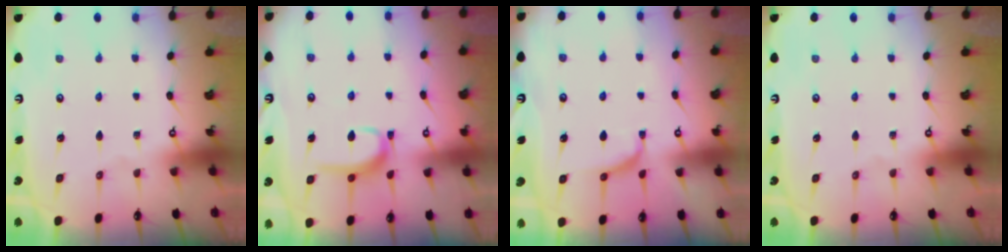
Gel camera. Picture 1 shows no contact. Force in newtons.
{"total": 4.8, "press": 4.8, "slide": 0.7}
{"total": 1.2, "press": 1.2, "slide": 0.4}
{"total": 0.0}